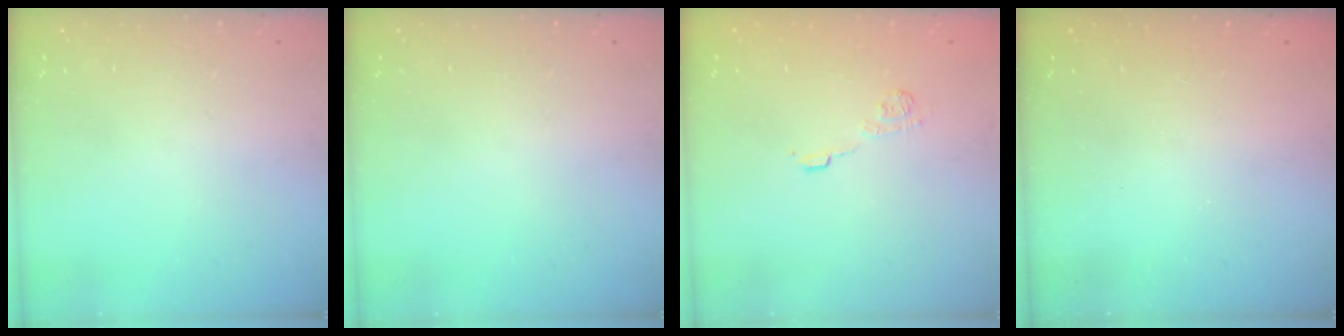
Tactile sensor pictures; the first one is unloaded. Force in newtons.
{"total": 0.0}
{"total": 8.7, "press": 8.6, "slide": 1.3}
{"total": 2.3, "press": 2.1, "slide": 0.8}